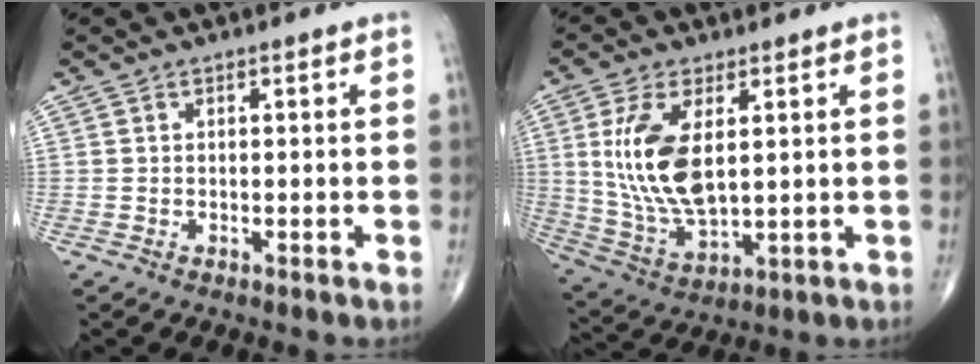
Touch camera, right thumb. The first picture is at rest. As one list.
[{"total": 13.7, "force": [2.8, 6.6, 11.7], "torque": [-0.238, -0.017, 0.067]}]